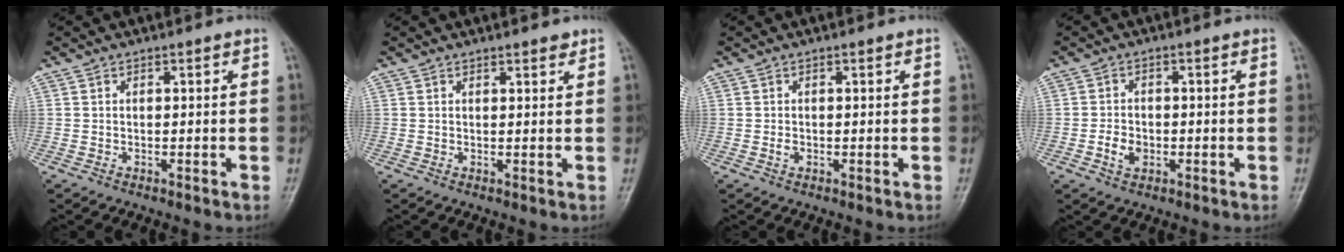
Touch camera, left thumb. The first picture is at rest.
{"total": 1.3, "force": [1.1, 0.4, 0.6], "torque": [-0.005, -0.007, 0.015]}
{"total": 0.8, "force": [-0.1, 0.6, 0.6], "torque": [-0.007, 0.000, -0.002]}
{"total": 3.4, "force": [-1.0, 2.5, 2.0], "torque": [-0.029, 0.006, -0.019]}